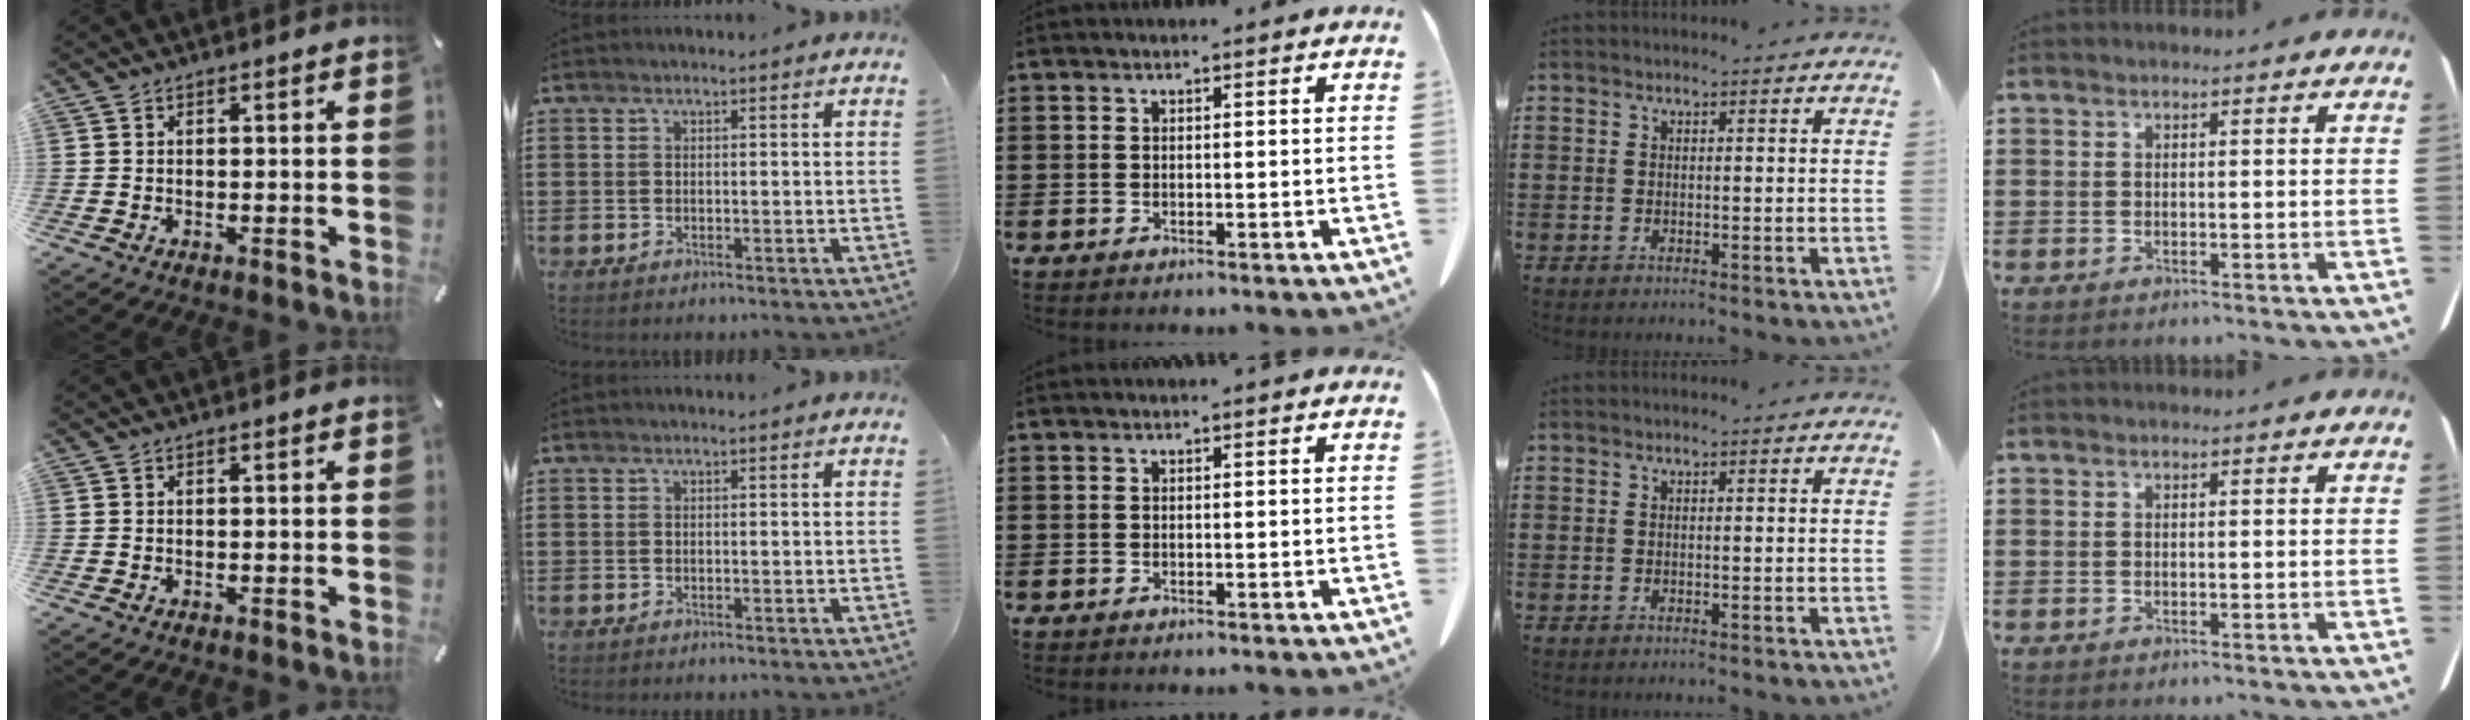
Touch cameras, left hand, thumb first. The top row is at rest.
{}